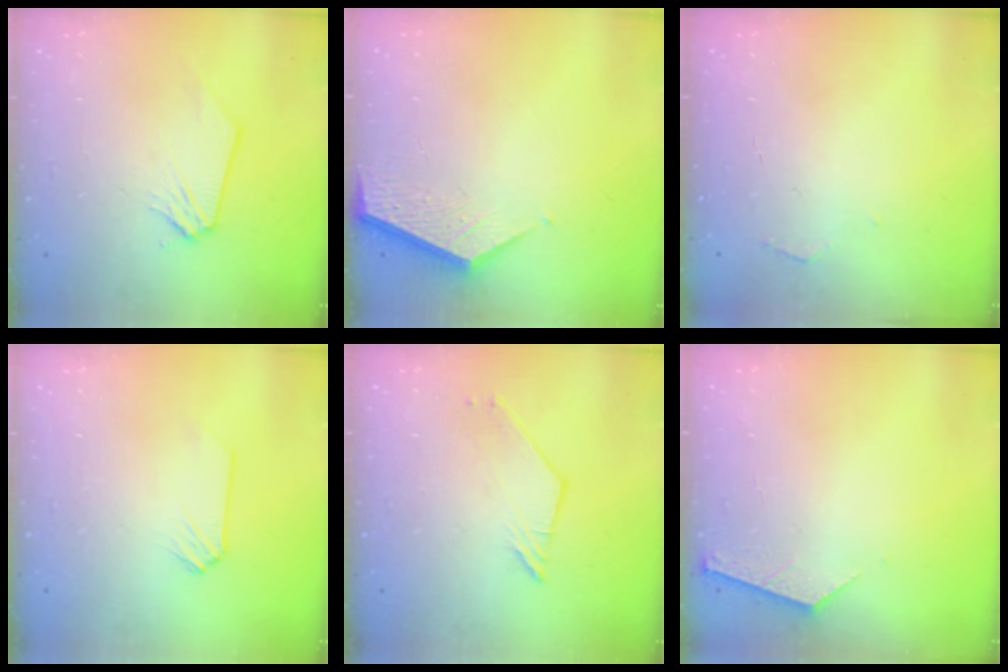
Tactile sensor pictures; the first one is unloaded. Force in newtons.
{"total": 3.6, "press": 3.6, "slide": 0.4}
{"total": 2.8, "press": 2.8, "slide": 0.4}
{"total": 0.0}
{"total": 2.5, "press": 2.4, "slide": 0.4}
{"total": 4.3, "press": 4.3, "slide": 0.4}